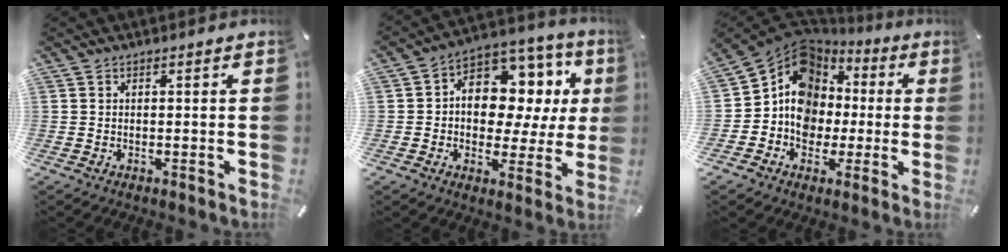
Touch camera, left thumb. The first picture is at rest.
{"total": 12.5, "force": [2.5, 9.7, 7.6], "torque": [-0.102, -0.024, 0.051]}
{"total": 12.4, "force": [0.0, 11.6, 4.3], "torque": [-0.083, -0.026, 0.004]}